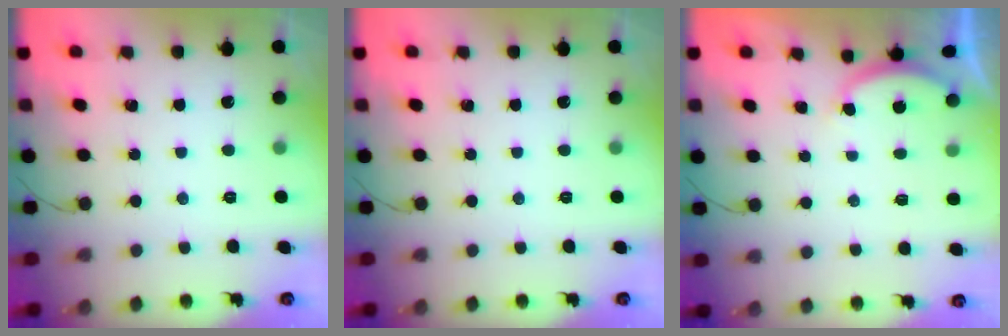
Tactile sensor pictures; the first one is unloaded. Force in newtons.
{"total": 0.0}
{"total": 2.5, "press": 2.5, "slide": 0.5}